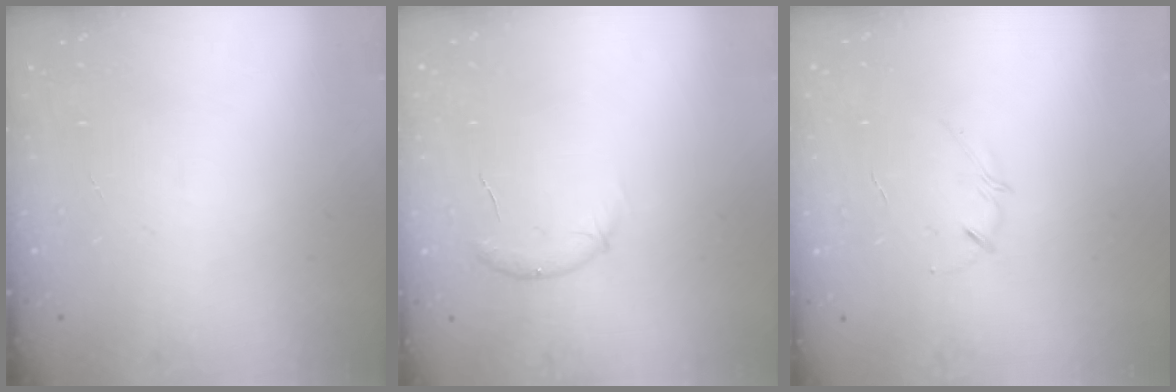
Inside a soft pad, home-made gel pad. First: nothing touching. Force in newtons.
{"total": 7.0, "press": 6.8, "slide": 1.5}
{"total": 2.9, "press": 2.8, "slide": 0.6}